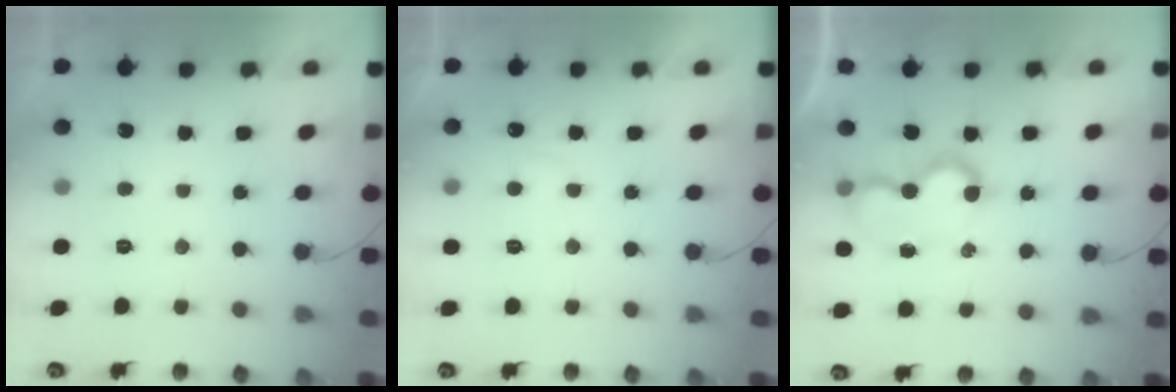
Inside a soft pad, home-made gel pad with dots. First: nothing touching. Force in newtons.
{"total": 5.3, "press": 5.3, "slide": 0.3}
{"total": 8.0, "press": 8.0, "slide": 0.8}